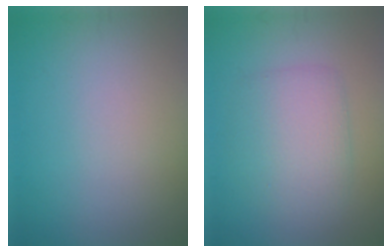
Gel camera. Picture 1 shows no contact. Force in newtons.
{"total": 4.0, "press": 4.0, "slide": 0.1}